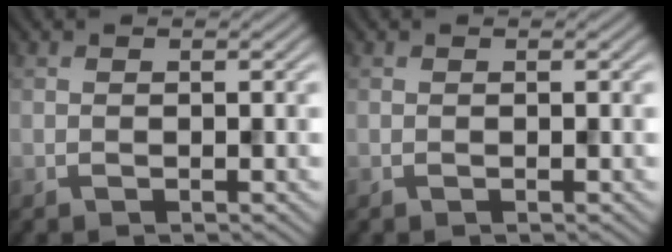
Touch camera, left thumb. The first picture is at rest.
{"total": 0.0}